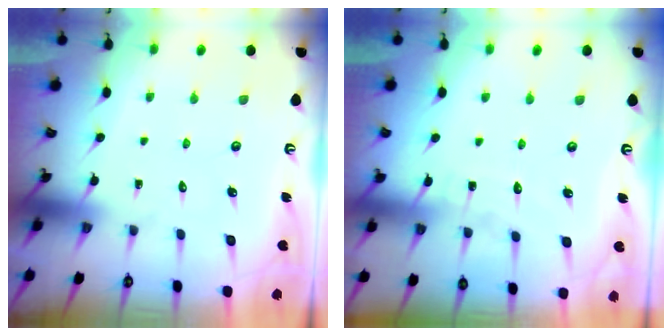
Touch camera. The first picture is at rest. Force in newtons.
{"total": 6.1, "press": 6.1, "slide": 0.6}